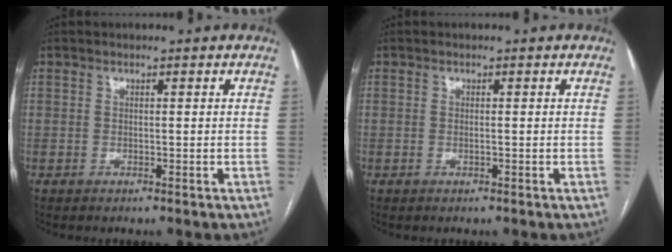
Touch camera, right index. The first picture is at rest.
{"total": 0.0}